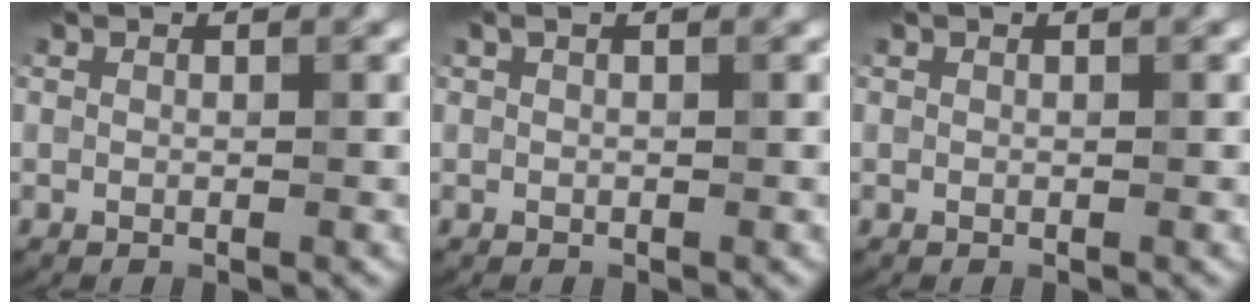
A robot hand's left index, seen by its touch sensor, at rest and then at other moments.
{"total": 0.6, "force": [0.2, 0.1, 0.5], "torque": [-0.011, 0.006, 0.004]}
{"total": 0.0}